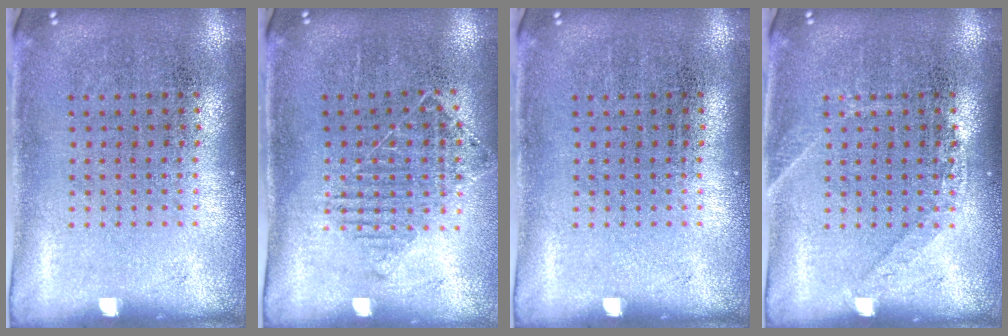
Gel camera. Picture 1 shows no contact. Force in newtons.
{"total": 1.0, "press": 1.0, "slide": 0.2}
{"total": 0.0}
{"total": 1.2, "press": 1.2, "slide": 0.2}